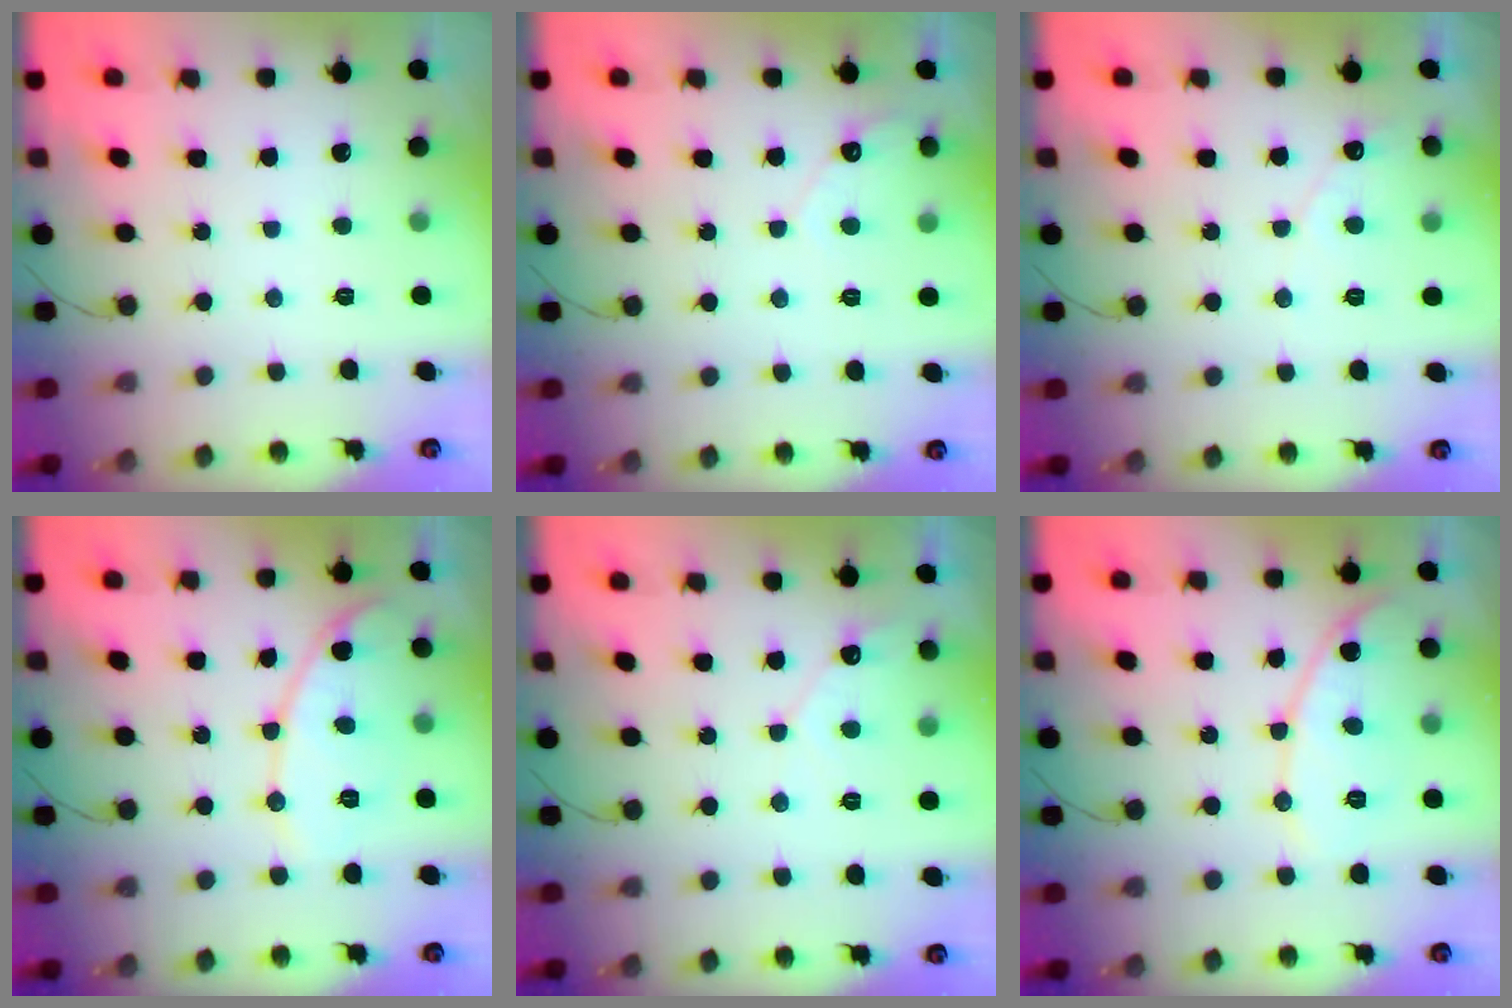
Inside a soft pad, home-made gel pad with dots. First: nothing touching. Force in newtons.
{"total": 4.4, "press": 4.4, "slide": 0.4}
{"total": 3.1, "press": 3.1, "slide": 0.2}
{"total": 10.3, "press": 10.3, "slide": 0.5}
{"total": 4.0, "press": 4.0, "slide": 0.2}
{"total": 10.2, "press": 10.2, "slide": 0.4}